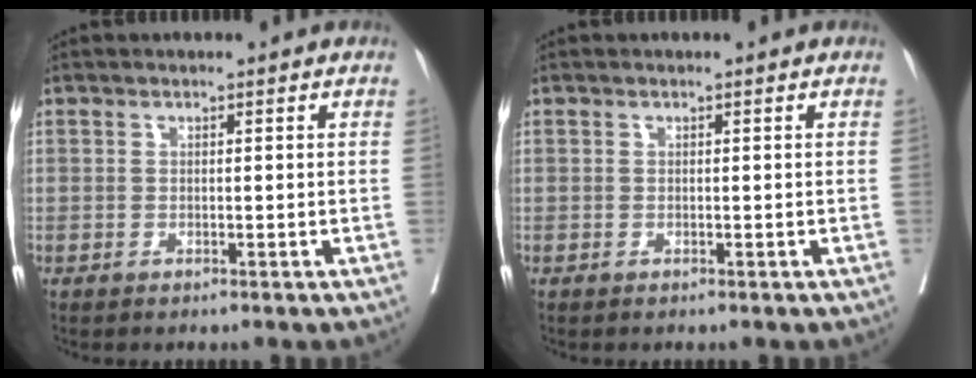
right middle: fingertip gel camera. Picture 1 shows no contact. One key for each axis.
{"total": 0.0}